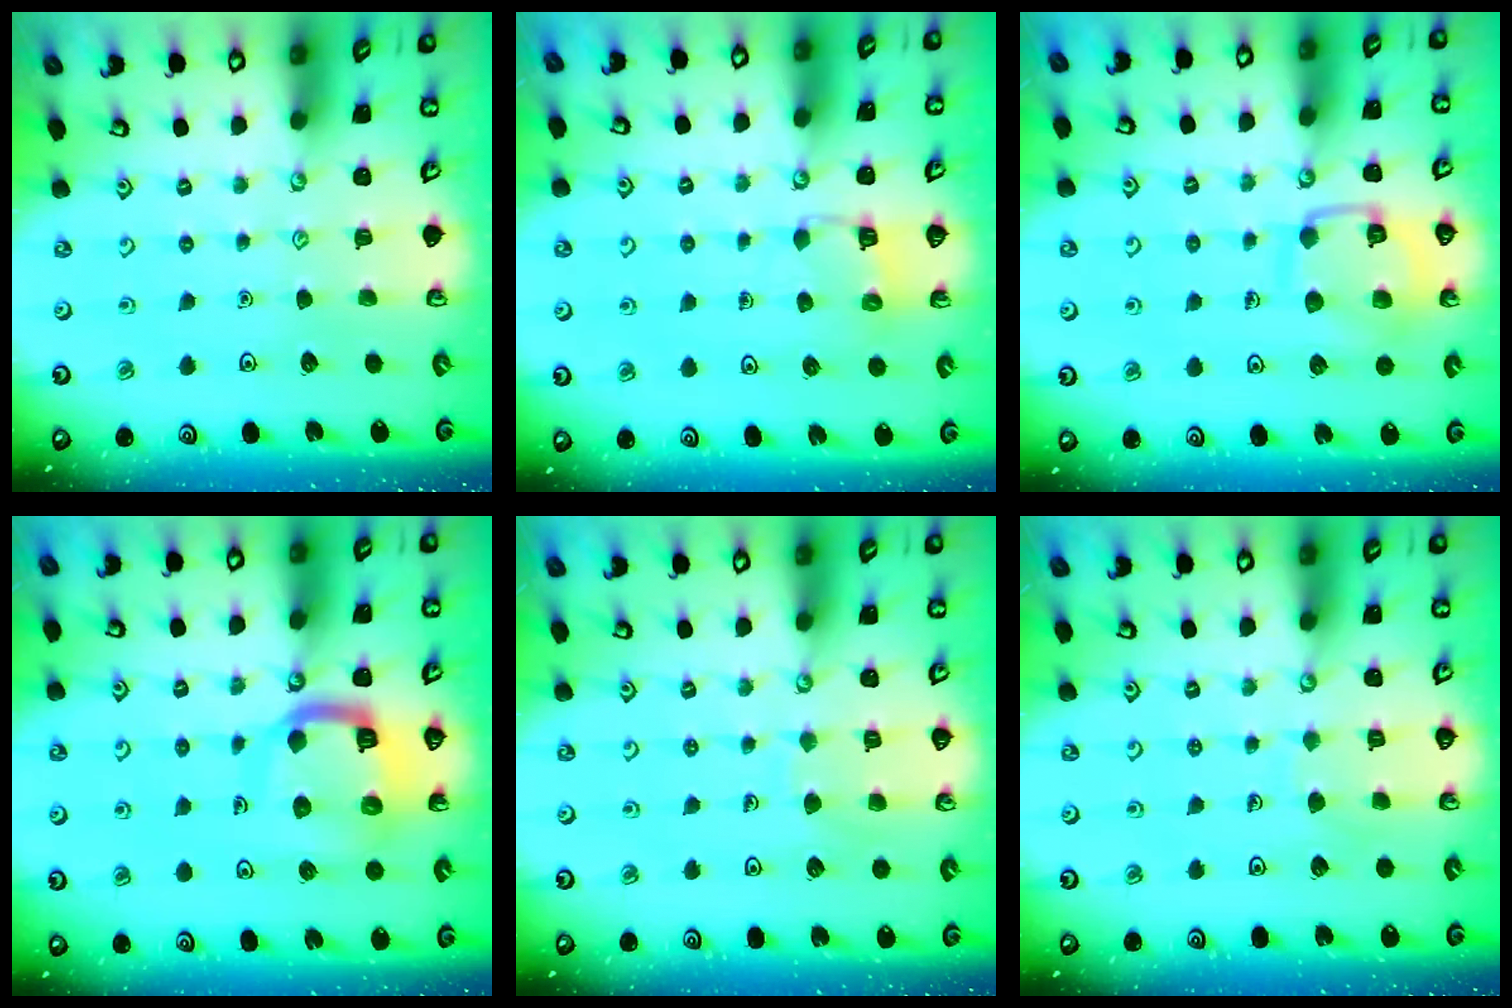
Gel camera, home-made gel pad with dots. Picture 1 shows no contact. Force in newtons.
{"total": 4.8, "press": 4.8, "slide": 0.4}
{"total": 12.0, "press": 12.0, "slide": 0.6}
{"total": 12.4, "press": 12.3, "slide": 1.4}
{"total": 6.0, "press": 6.0, "slide": 0.3}
{"total": 4.8, "press": 4.8, "slide": 0.4}